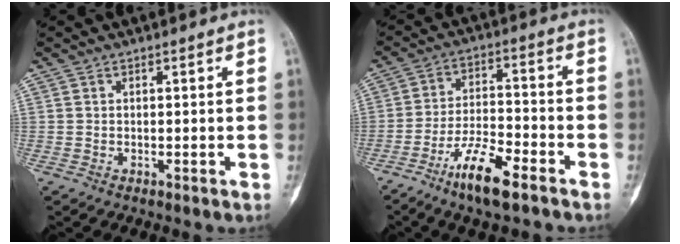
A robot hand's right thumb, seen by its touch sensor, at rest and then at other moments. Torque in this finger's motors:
{"motor_torque": [0.20, 0.40, 0.07, -0.17, 0.06]}